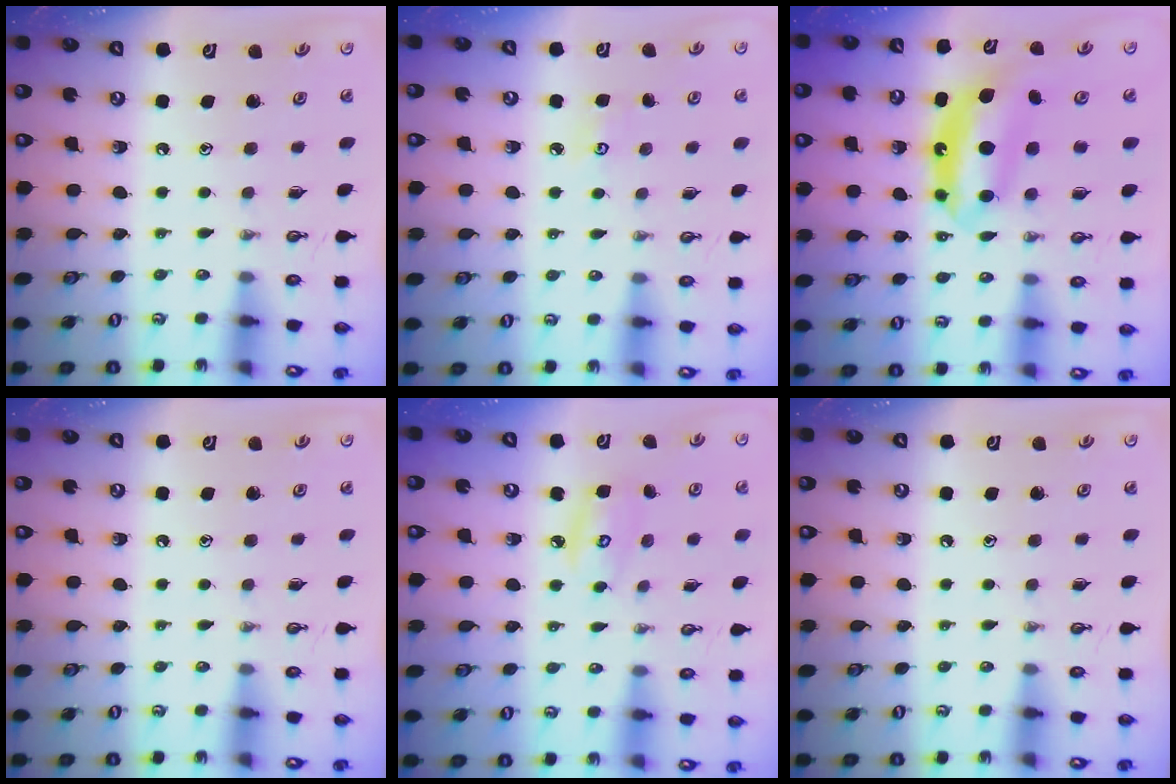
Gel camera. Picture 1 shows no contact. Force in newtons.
{"total": 3.3, "press": 3.3, "slide": 0.4}
{"total": 7.3, "press": 7.3, "slide": 0.5}
{"total": 0.0}
{"total": 4.6, "press": 4.5, "slide": 0.3}
{"total": 0.0}